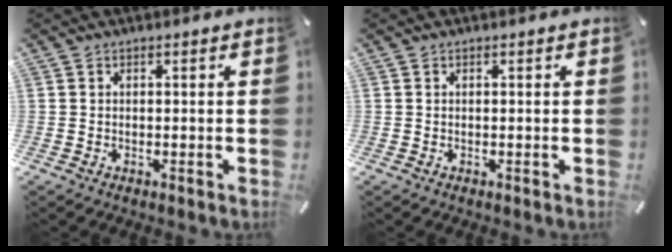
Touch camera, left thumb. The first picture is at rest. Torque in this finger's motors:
{"motor_torque": [-0.01, -0.01, 0.00, 0.00, 0.00]}